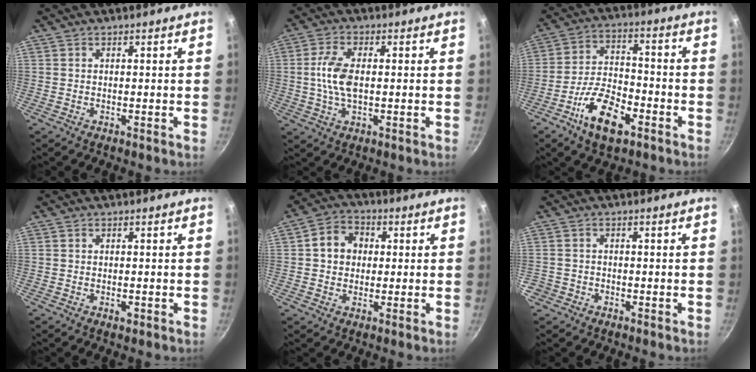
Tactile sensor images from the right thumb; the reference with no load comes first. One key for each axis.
{"total": 7.4, "fx": 0.2, "fy": 3.7, "fz": 6.3, "tx": -0.131, "ty": 0.006, "tz": -0.001}
{"total": 12.5, "fx": -6.4, "fy": 6.1, "fz": 8.9, "tx": -0.148, "ty": 0.038, "tz": -0.120}
{"total": 1.1, "fx": -0.5, "fy": 0.6, "fz": 0.7, "tx": -0.008, "ty": 0.000, "tz": -0.009}
{"total": 7.4, "fx": 1.0, "fy": 6.3, "fz": 3.7, "tx": -0.033, "ty": 0.012, "tz": 0.005}
{"total": 2.1, "fx": -1.2, "fy": 1.7, "fz": 0.3, "tx": -0.004, "ty": 0.015, "tz": -0.020}